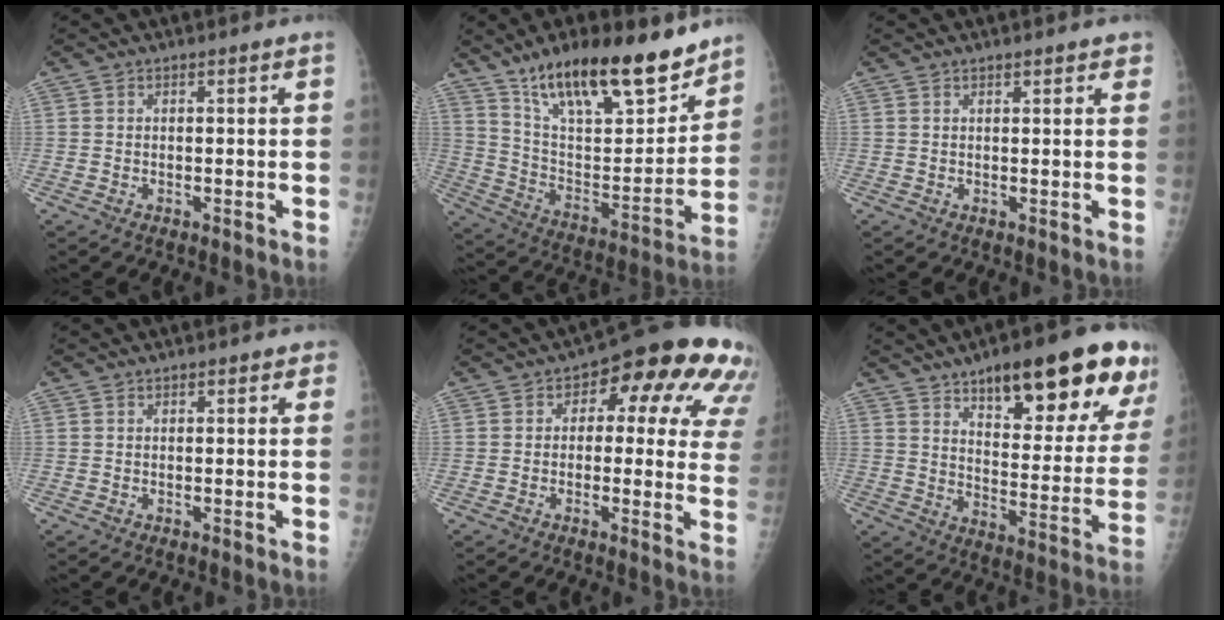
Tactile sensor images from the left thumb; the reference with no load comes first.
{"total": 24.3, "force": [17.5, 8.0, 14.8], "torque": [-0.201, -0.072, 0.296]}
{"total": 2.3, "force": [1.7, 0.8, 1.3], "torque": [-0.003, -0.001, 0.017]}
{"total": 1.5, "force": [0.7, 0.9, 1.0], "torque": [0.000, 0.003, 0.004]}
{"total": 16.9, "force": [6.5, 8.9, 12.9], "torque": [-0.099, 0.009, 0.061]}
{"total": 25.1, "force": [14.5, 8.1, 18.8], "torque": [-0.215, -0.044, 0.208]}